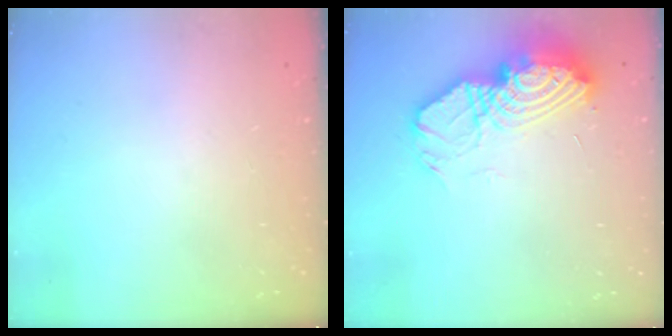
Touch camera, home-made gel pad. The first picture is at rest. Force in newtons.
{"total": 15.0, "press": 15.0, "slide": 1.4}